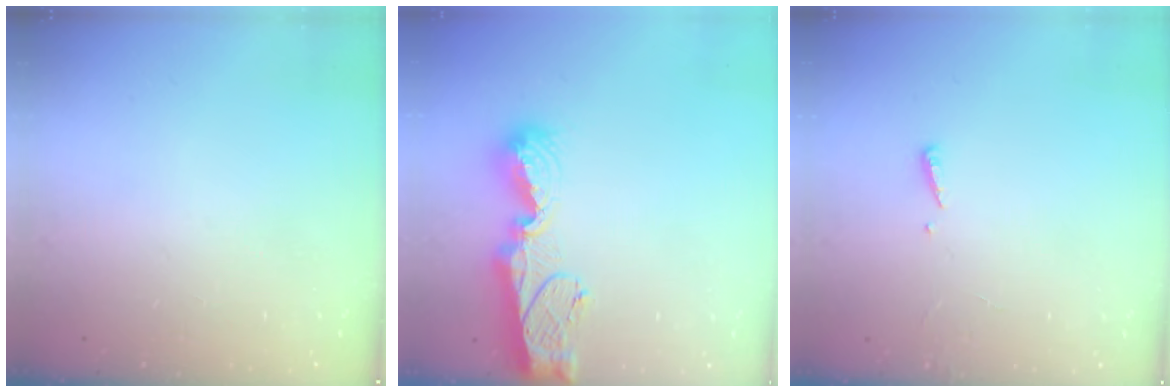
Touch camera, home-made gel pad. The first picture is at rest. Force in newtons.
{"total": 11.5, "press": 11.4, "slide": 1.4}
{"total": 2.4, "press": 2.4, "slide": 0.2}